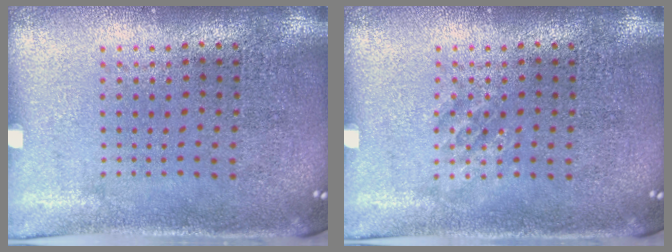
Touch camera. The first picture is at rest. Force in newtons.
{"total": 1.0, "press": 1.0, "slide": 0.2}